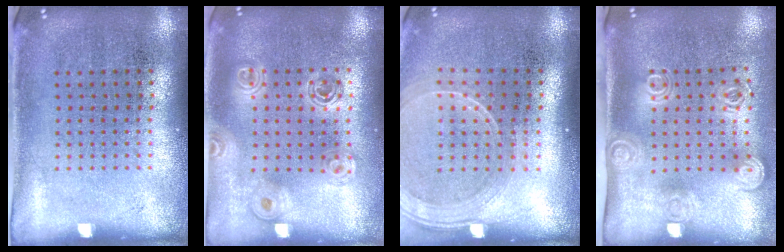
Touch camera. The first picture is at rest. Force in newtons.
{"total": 1.7, "press": 1.5, "slide": 0.7}
{"total": 1.7, "press": 1.5, "slide": 0.8}
{"total": 2.0, "press": 1.4, "slide": 1.4}